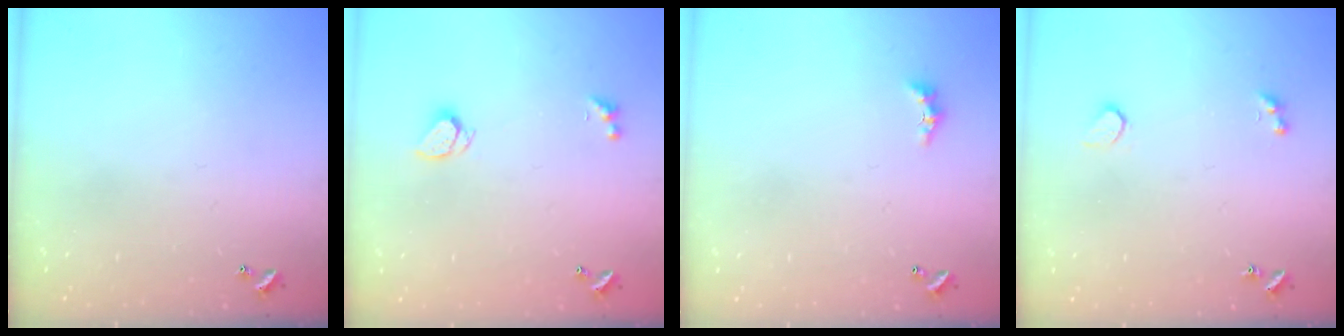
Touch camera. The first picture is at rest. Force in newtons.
{"total": 2.4, "press": 2.3, "slide": 0.6}
{"total": 2.2, "press": 2.2, "slide": 0.6}
{"total": 2.6, "press": 2.2, "slide": 1.2}